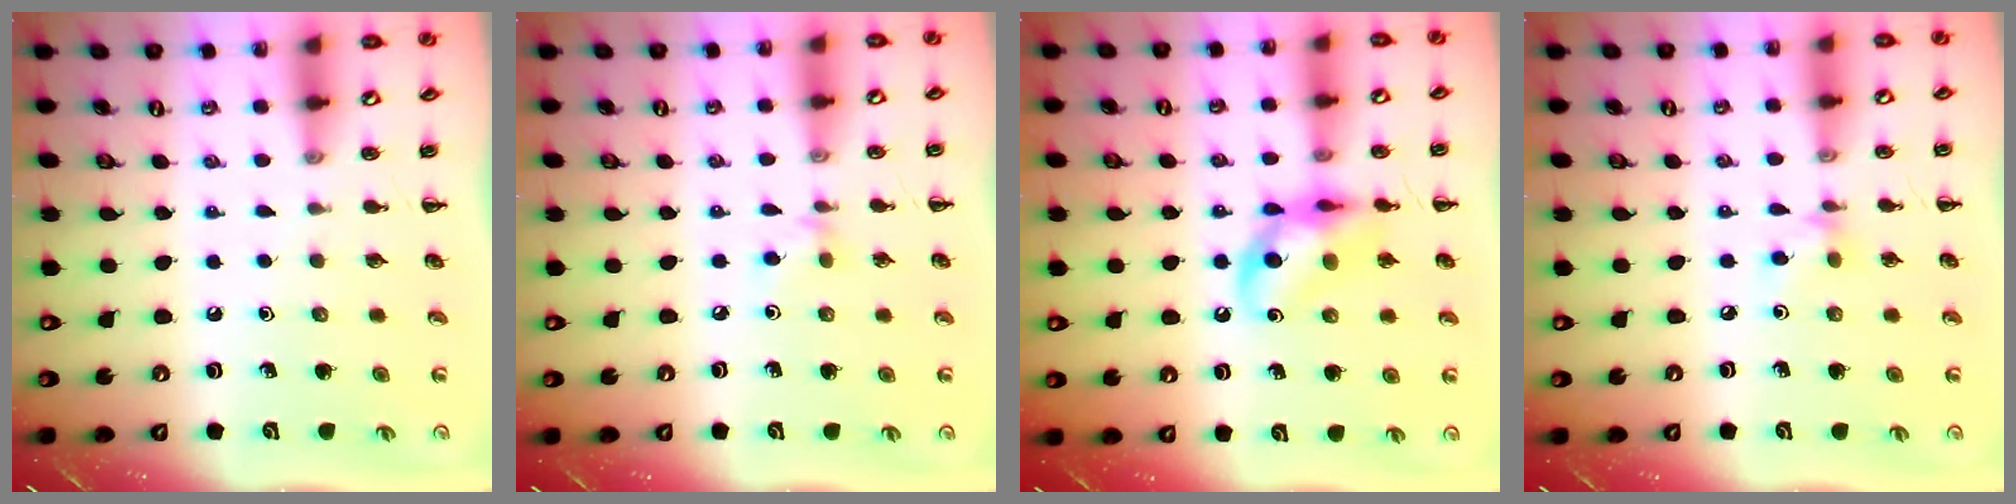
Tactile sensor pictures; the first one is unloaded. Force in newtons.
{"total": 4.2, "press": 4.0, "slide": 1.3}
{"total": 13.3, "press": 13.0, "slide": 2.5}
{"total": 5.1, "press": 5.0, "slide": 1.1}